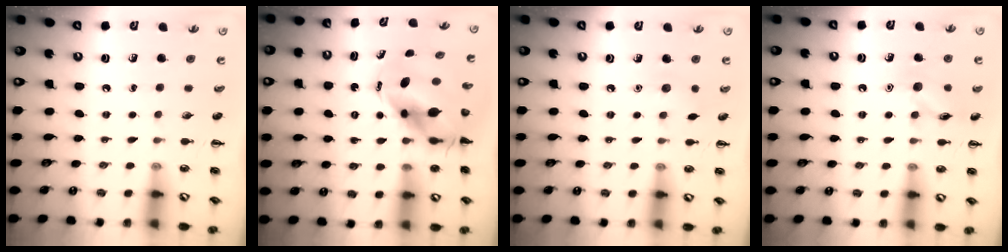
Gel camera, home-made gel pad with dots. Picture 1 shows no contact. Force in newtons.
{"total": 7.5, "press": 7.3, "slide": 1.9}
{"total": 5.3, "press": 5.1, "slide": 1.5}
{"total": 10.3, "press": 10.2, "slide": 0.7}